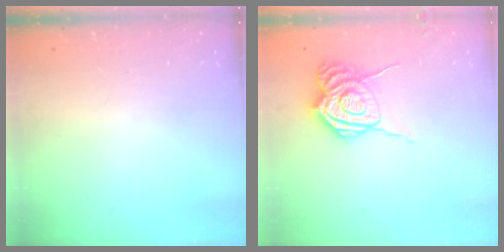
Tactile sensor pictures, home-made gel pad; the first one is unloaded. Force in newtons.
{"total": 10.8, "press": 10.8, "slide": 0.9}